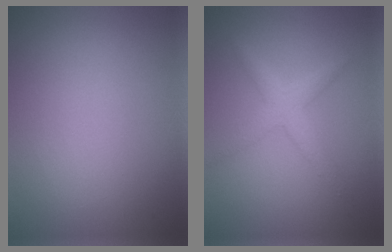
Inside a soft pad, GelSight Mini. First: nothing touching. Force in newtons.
{"total": 2.5, "press": 2.5, "slide": 0.1}